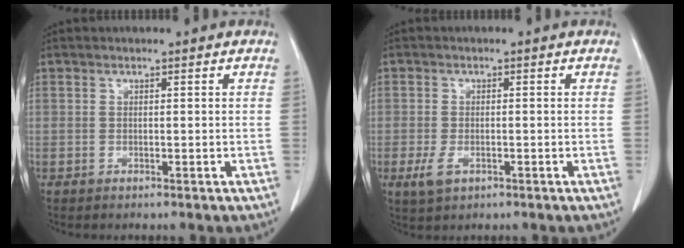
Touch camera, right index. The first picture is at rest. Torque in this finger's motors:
{"motor_torque": [0.06, -0.21, -0.35, -0.17]}